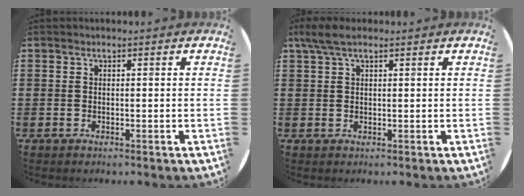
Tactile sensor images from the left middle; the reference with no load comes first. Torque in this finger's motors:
{"motor_torque": [0.69, -0.59, 0.09, 0.02]}